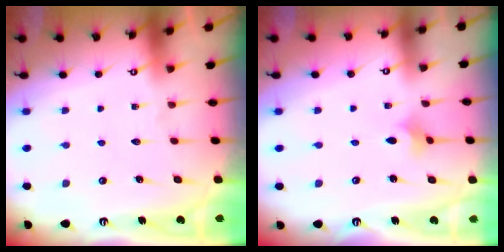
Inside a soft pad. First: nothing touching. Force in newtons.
{"total": 2.3, "press": 2.2, "slide": 0.5}